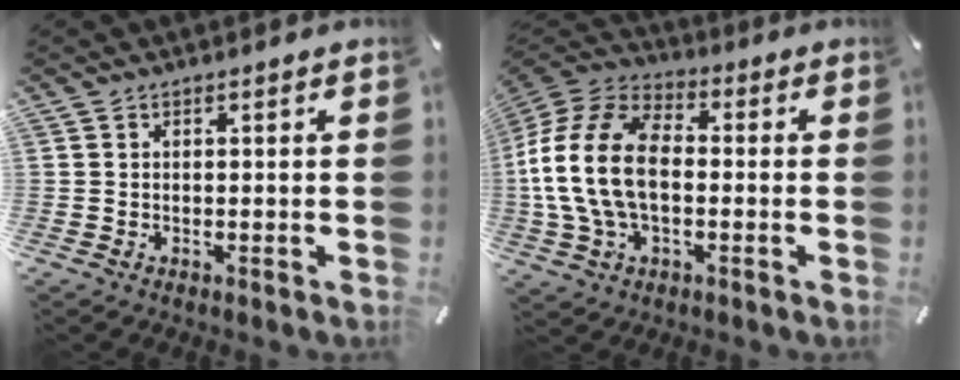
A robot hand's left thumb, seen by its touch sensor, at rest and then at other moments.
{"total": 16.9, "force": [-2.1, 11.1, 12.6], "torque": [-0.276, 0.018, -0.042]}